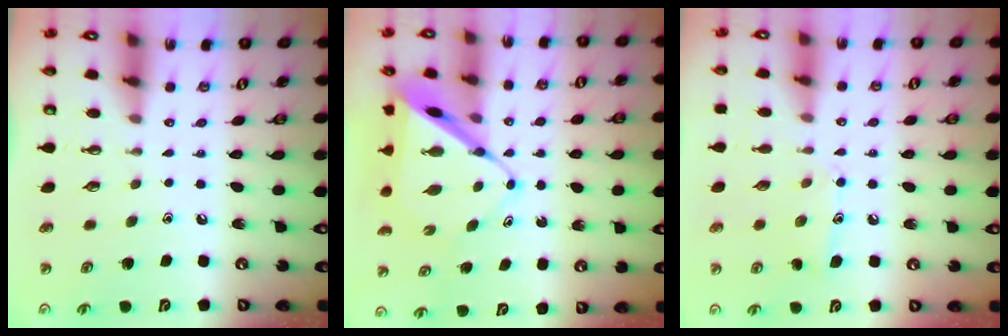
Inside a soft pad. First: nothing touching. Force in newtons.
{"total": 10.8, "press": 10.8, "slide": 0.9}
{"total": 8.6, "press": 8.6, "slide": 0.6}